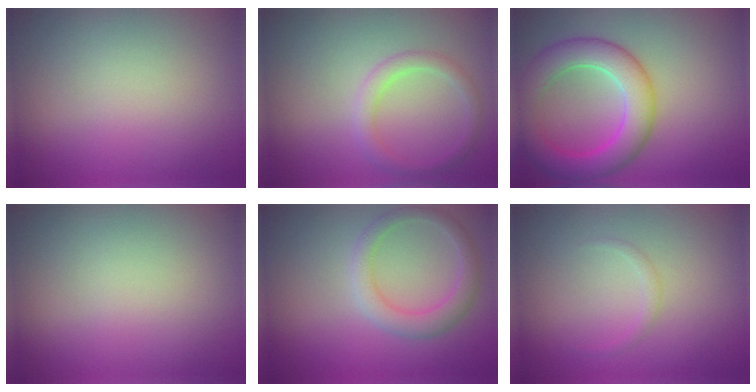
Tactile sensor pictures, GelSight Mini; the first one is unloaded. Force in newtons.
{"total": 2.0, "press": 2.0, "slide": 0.1}
{"total": 6.2, "press": 6.2, "slide": 0.2}
{"total": 0.0}
{"total": 2.8, "press": 2.8, "slide": 0.1}
{"total": 0.8, "press": 0.8, "slide": 0.1}